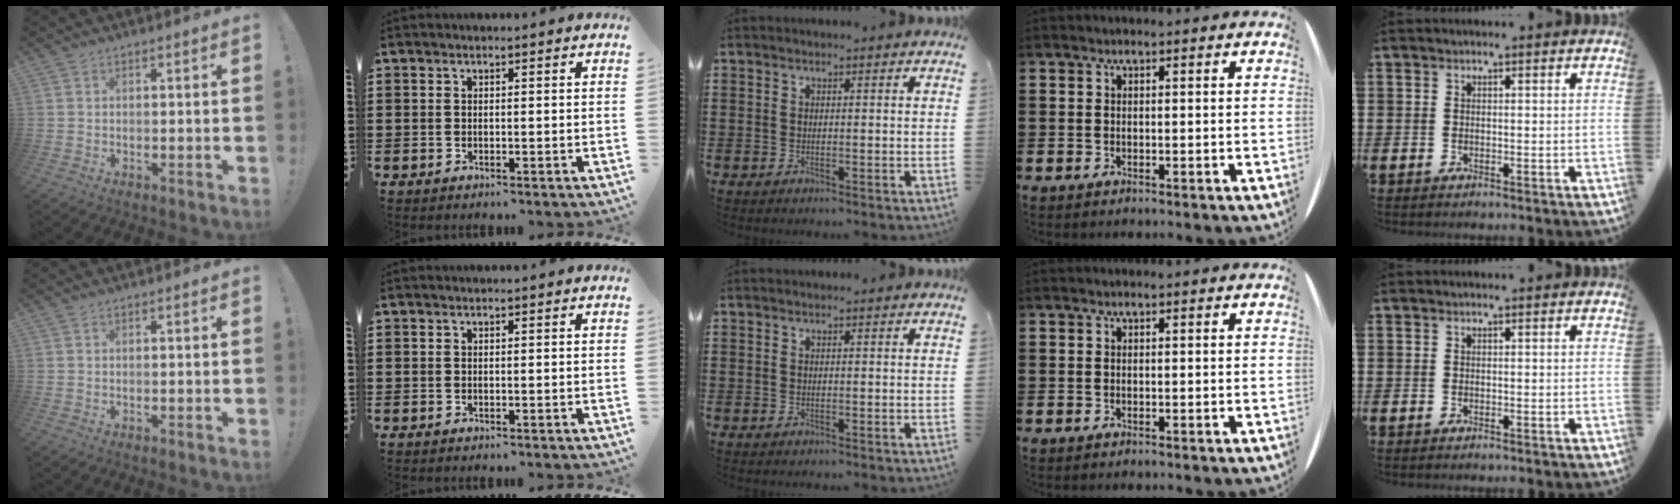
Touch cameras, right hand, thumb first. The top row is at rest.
{}